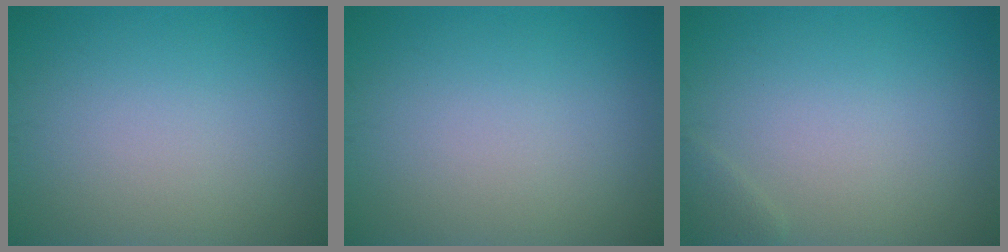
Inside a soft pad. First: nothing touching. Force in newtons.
{"total": 0.0}
{"total": 0.8, "press": 0.8, "slide": 0.1}